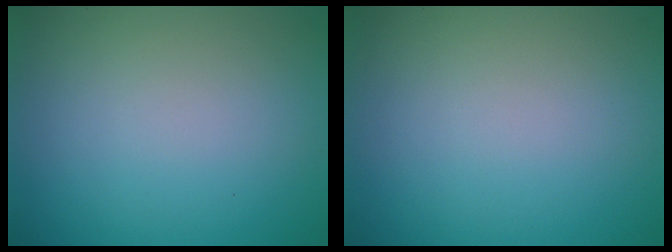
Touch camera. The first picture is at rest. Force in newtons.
{"total": 0.0}